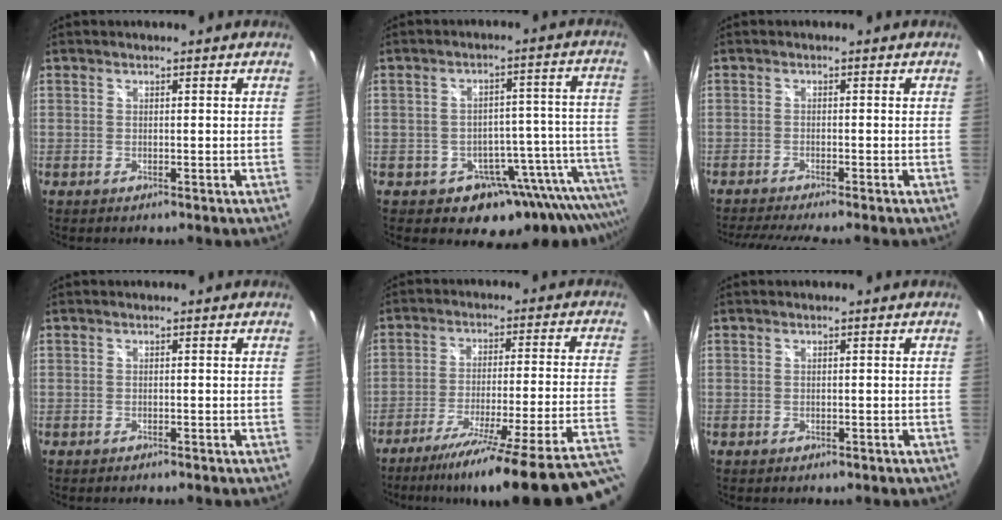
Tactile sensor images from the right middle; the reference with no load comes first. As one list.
[{"total": 15.6, "force": [-11.5, 9.1, 5.4], "torque": [-0.059, 0.031, -0.137]}, {"total": 6.4, "force": [-5.6, -0.9, 2.9], "torque": [-0.065, -0.020, -0.091]}, {"total": 0.9, "force": [-0.8, 0.2, 0.3], "torque": [-0.007, -0.002, -0.012]}, {"total": 26.2, "force": [-21.3, -1.9, 15.2], "torque": [-0.191, -0.067, -0.302]}, {"total": 1.2, "force": [-0.9, 0.7, 0.5], "torque": [-0.008, -0.002, -0.009]}]